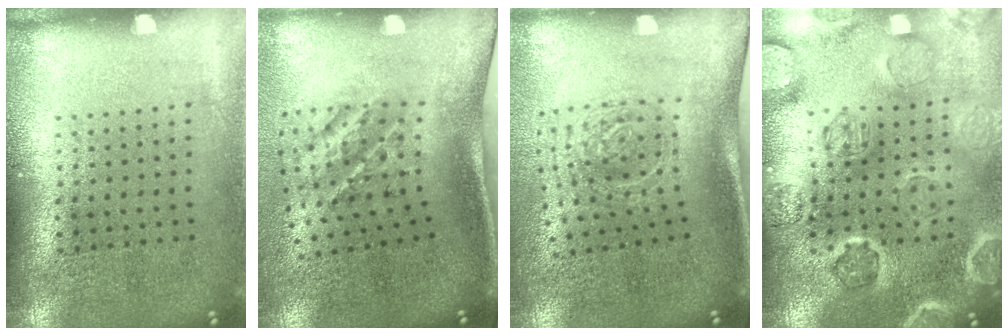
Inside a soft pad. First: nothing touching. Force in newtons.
{"total": 2.3, "press": 1.4, "slide": 1.8}
{"total": 1.9, "press": 1.3, "slide": 1.4}
{"total": 2.1, "press": 2.1, "slide": 0.1}